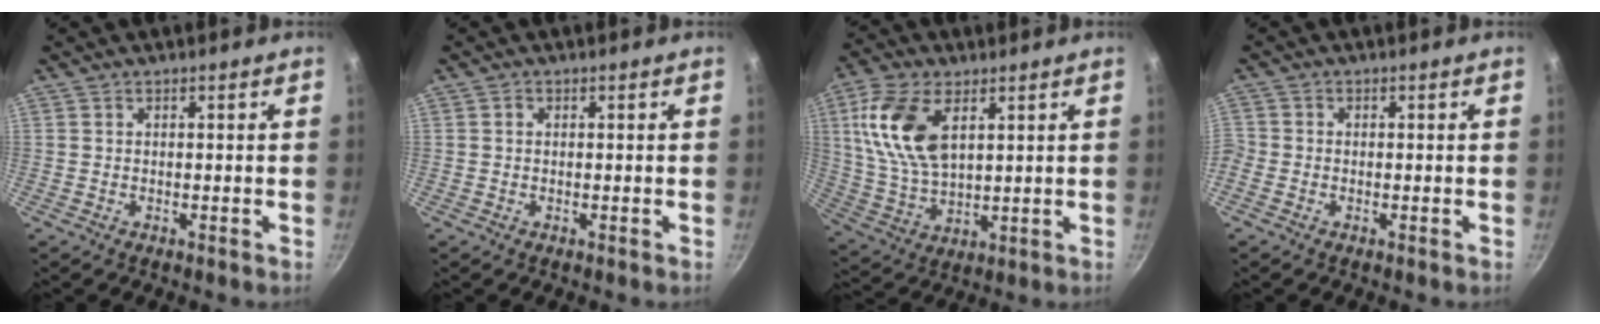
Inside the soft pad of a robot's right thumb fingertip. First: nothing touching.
{"total": 0.8, "force": [0.1, 0.6, 0.5], "torque": [-0.006, 0.005, 0.001]}
{"total": 14.7, "force": [5.0, 8.1, 11.2], "torque": [-0.211, -0.012, 0.104]}
{"total": 2.1, "force": [-1.0, 1.7, 0.7], "torque": [-0.019, 0.005, -0.027]}